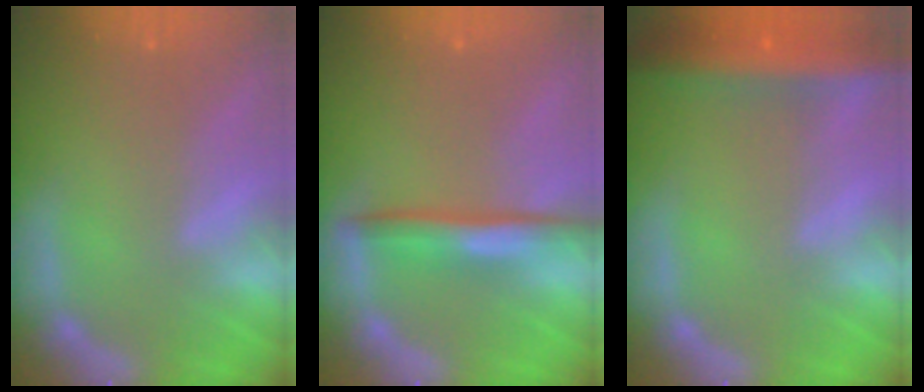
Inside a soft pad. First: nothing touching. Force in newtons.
{"total": 4.0}
{"total": 8.0}